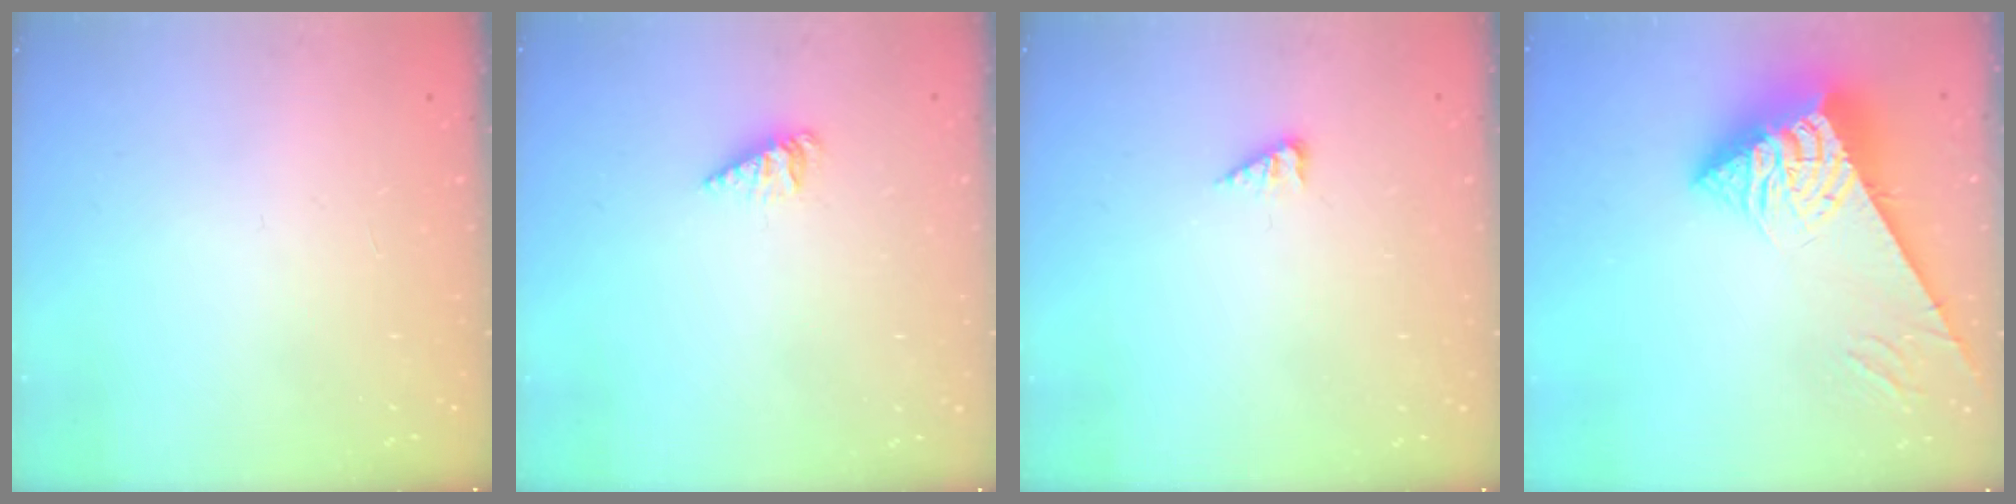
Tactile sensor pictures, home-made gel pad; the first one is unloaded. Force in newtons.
{"total": 2.0, "press": 2.0, "slide": 0.3}
{"total": 2.9, "press": 2.9, "slide": 0.5}
{"total": 7.5, "press": 7.4, "slide": 0.7}